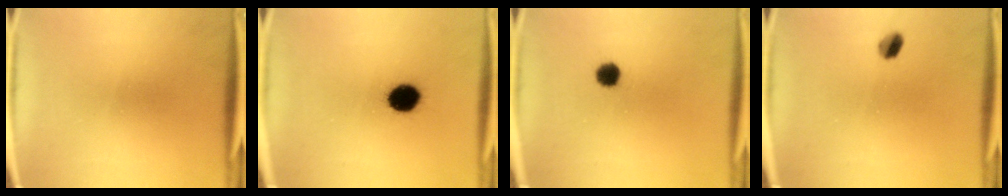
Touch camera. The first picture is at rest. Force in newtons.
{"total": 8.2}
{"total": 3.7}
{"total": 2.7}